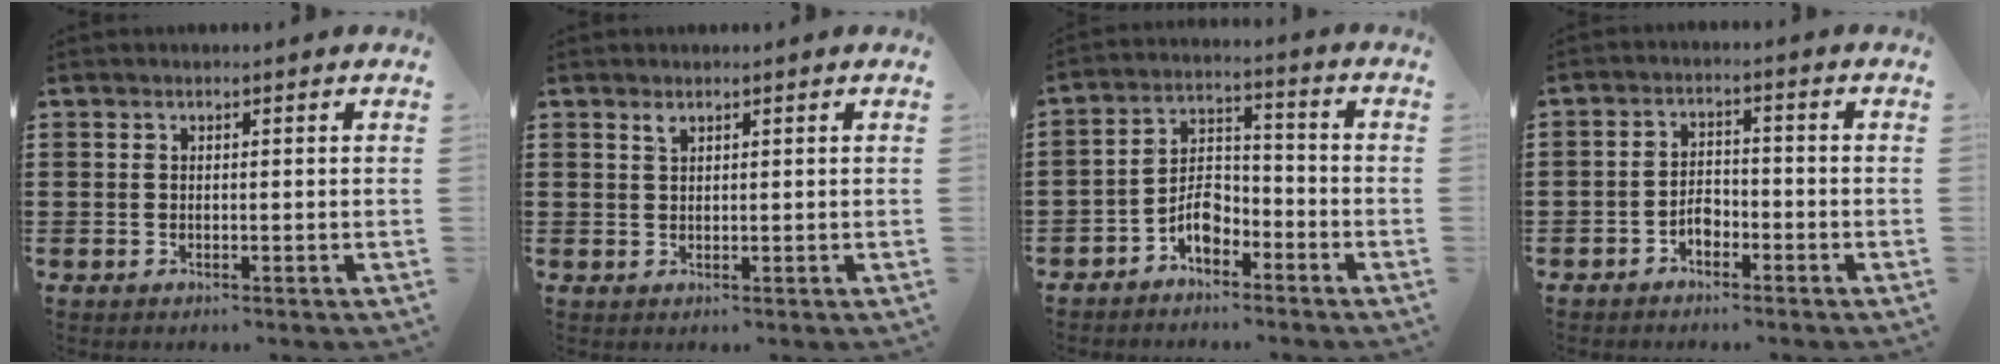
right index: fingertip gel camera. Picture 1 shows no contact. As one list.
[{"total": 1.2, "force": [1.0, 0.4, 0.5], "torque": [-0.012, 0.001, 0.018]}, {"total": 5.7, "force": [-3.5, 3.1, 3.3], "torque": [-0.063, 0.014, -0.066]}, {"total": 2.9, "force": [-1.7, 1.7, 1.6], "torque": [-0.032, 0.006, -0.035]}]